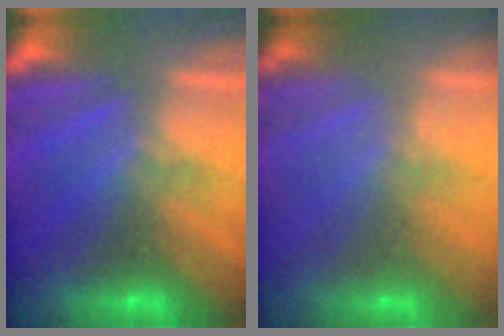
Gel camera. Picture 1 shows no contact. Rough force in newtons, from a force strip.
{"total": 1.5}